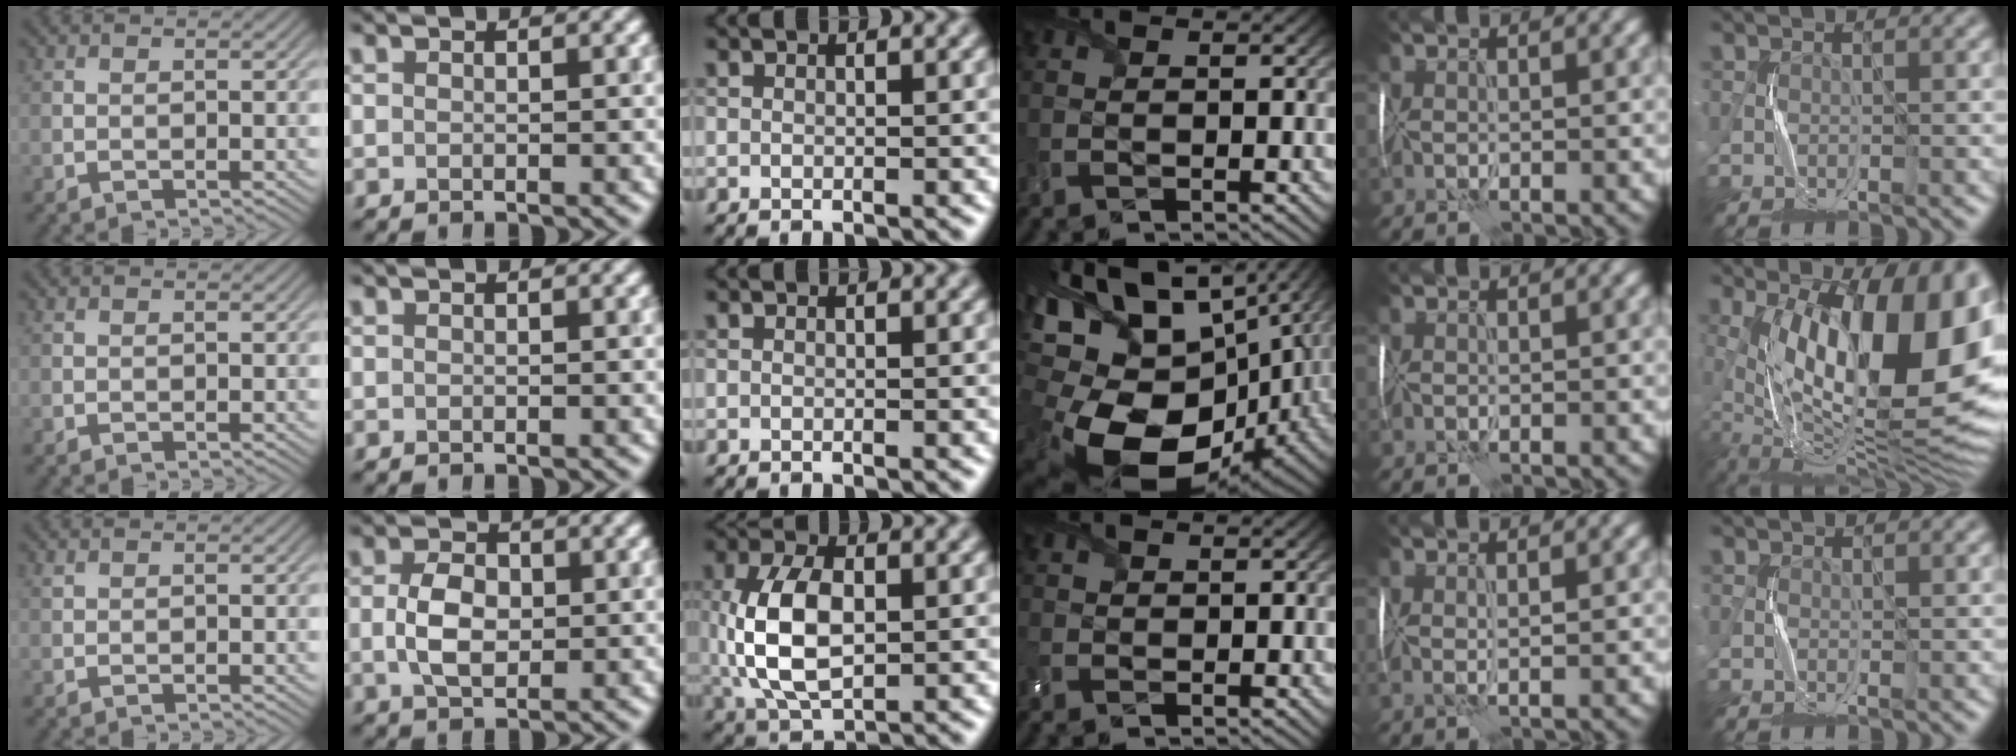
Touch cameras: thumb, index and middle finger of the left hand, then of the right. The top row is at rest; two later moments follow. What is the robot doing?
{"motion": "wrap", "object": "receipt paper"}